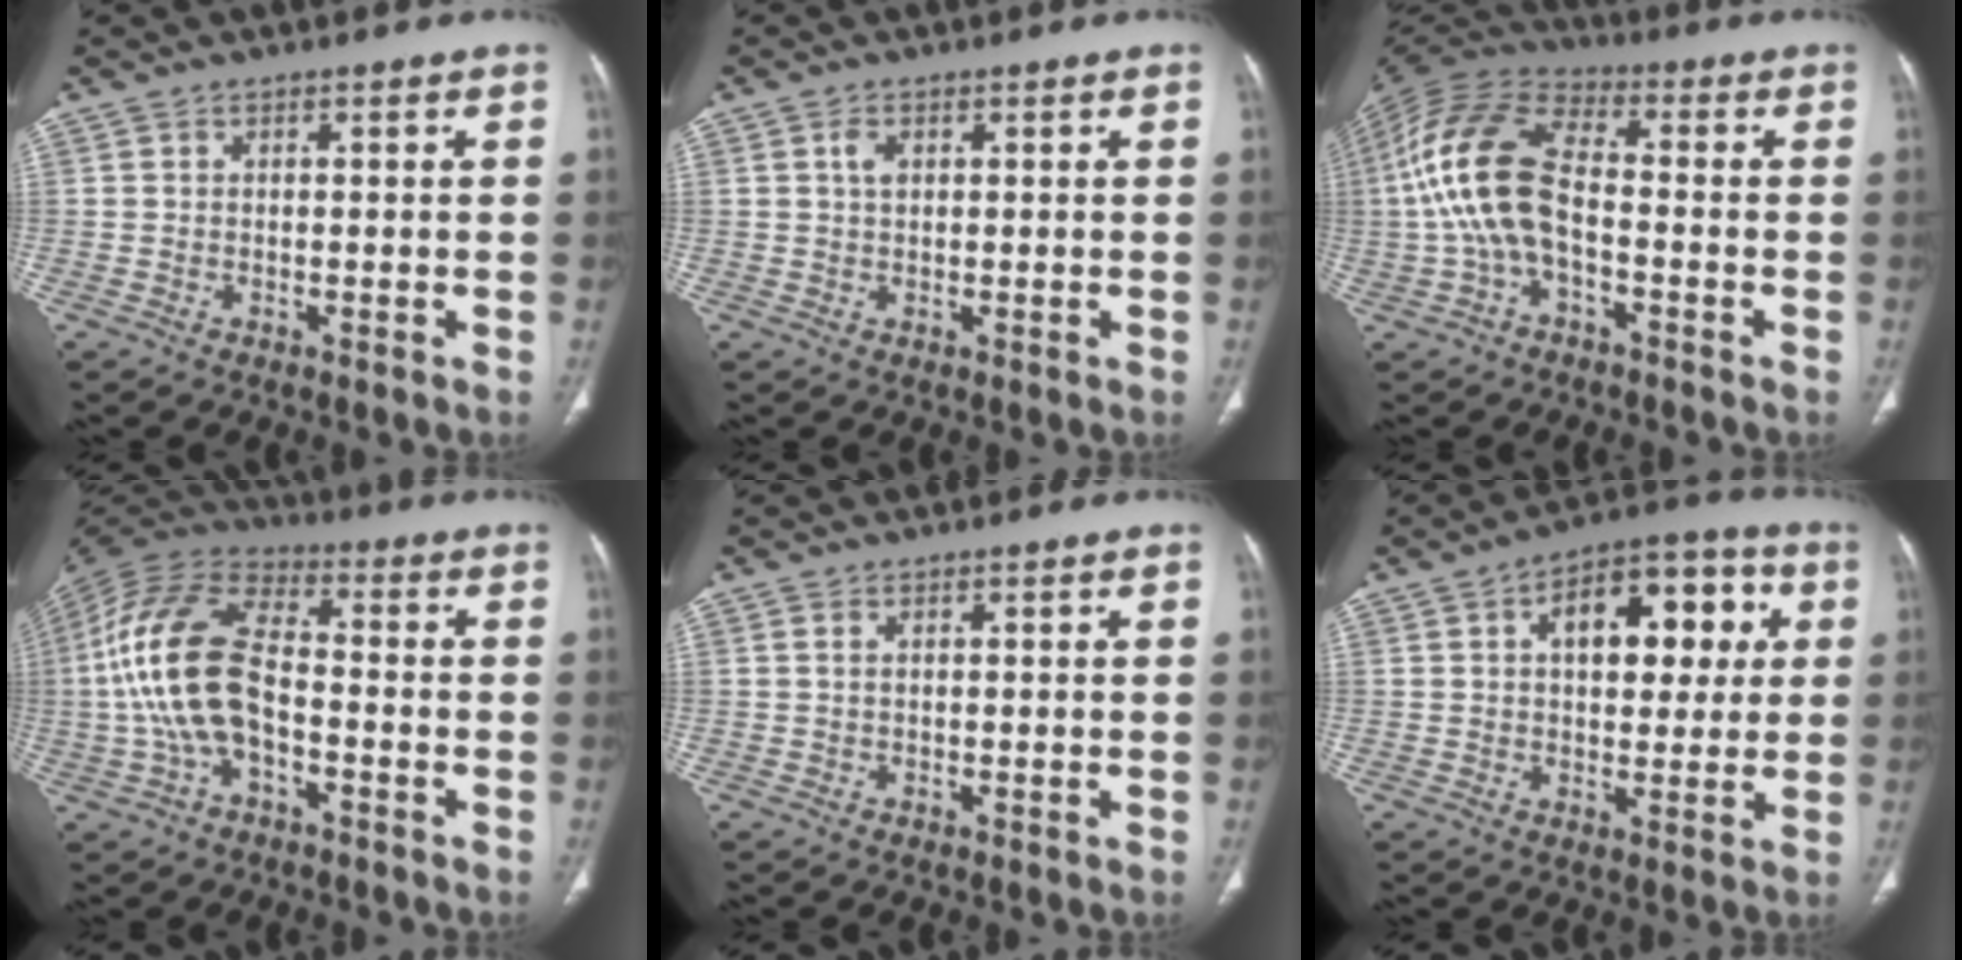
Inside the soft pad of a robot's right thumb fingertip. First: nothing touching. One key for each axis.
{"total": 2.0, "fx": 0.7, "fy": 1.2, "fz": 1.4, "tx": -0.026, "ty": 0.002, "tz": 0.014}
{"total": 15.3, "fx": -2.0, "fy": 8.2, "fz": 12.7, "tx": -0.270, "ty": 0.036, "tz": -0.044}
{"total": 17.0, "fx": -2.3, "fy": 9.2, "fz": 14.2, "tx": -0.296, "ty": 0.037, "tz": -0.047}
{"total": 0.6, "fx": 0.3, "fy": 0.3, "fz": 0.5, "tx": -0.015, "ty": 0.006, "tz": 0.007}
{"total": 14.6, "fx": 3.8, "fy": 8.2, "fz": 11.5, "tx": -0.121, "ty": 0.017, "tz": 0.052}